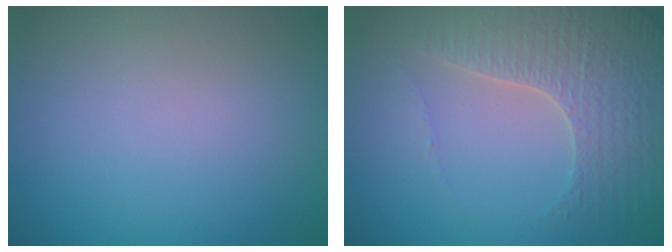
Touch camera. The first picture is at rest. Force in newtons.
{"total": 4.0, "press": 3.9, "slide": 1.1}